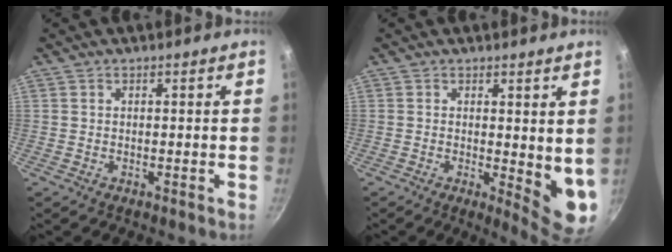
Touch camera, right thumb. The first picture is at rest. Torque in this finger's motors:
{"motor_torque": [-0.21, 0.49, -0.13, 0.15, 0.12]}